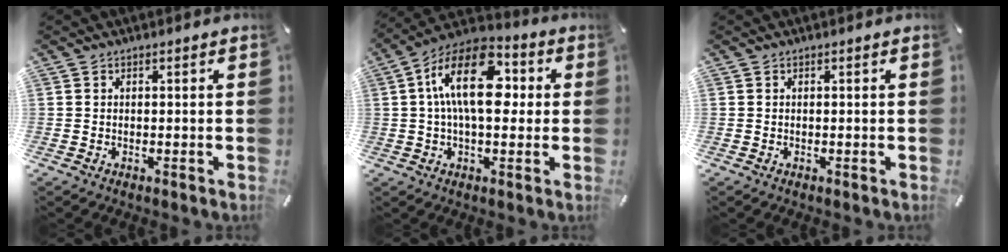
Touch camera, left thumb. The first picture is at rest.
{"total": 16.7, "force": [2.5, 9.0, 13.9], "torque": [-0.252, -0.001, 0.038]}
{"total": 0.0}